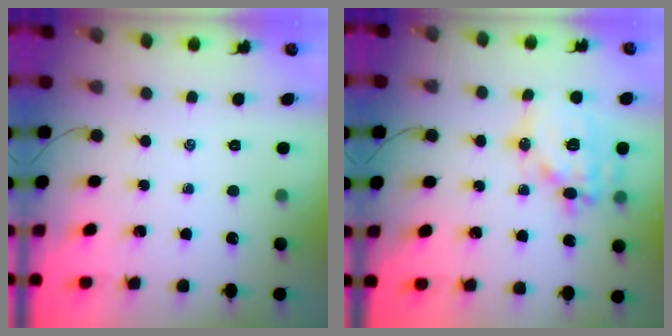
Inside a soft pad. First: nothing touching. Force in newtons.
{"total": 16.0, "press": 15.8, "slide": 2.4}